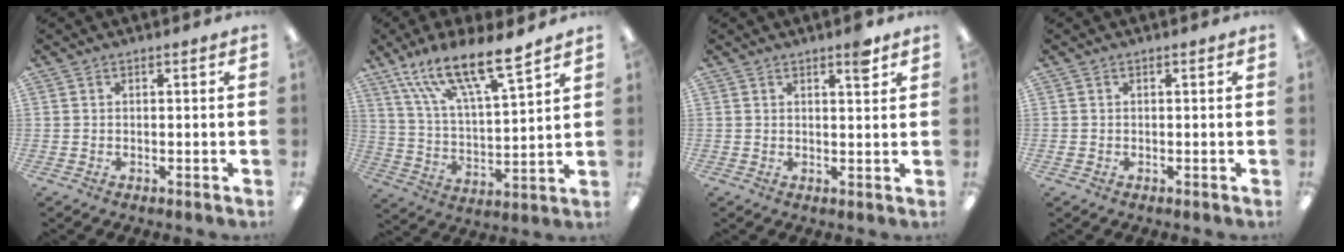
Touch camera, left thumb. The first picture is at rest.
{"total": 16.0, "force": [12.5, 3.7, 9.4], "torque": [-0.172, -0.073, 0.213]}
{"total": 3.7, "force": [2.7, 0.8, 2.4], "torque": [-0.030, -0.011, 0.041]}
{"total": 0.5, "force": [0.0, 0.4, 0.2], "torque": [-0.005, 0.004, -0.001]}